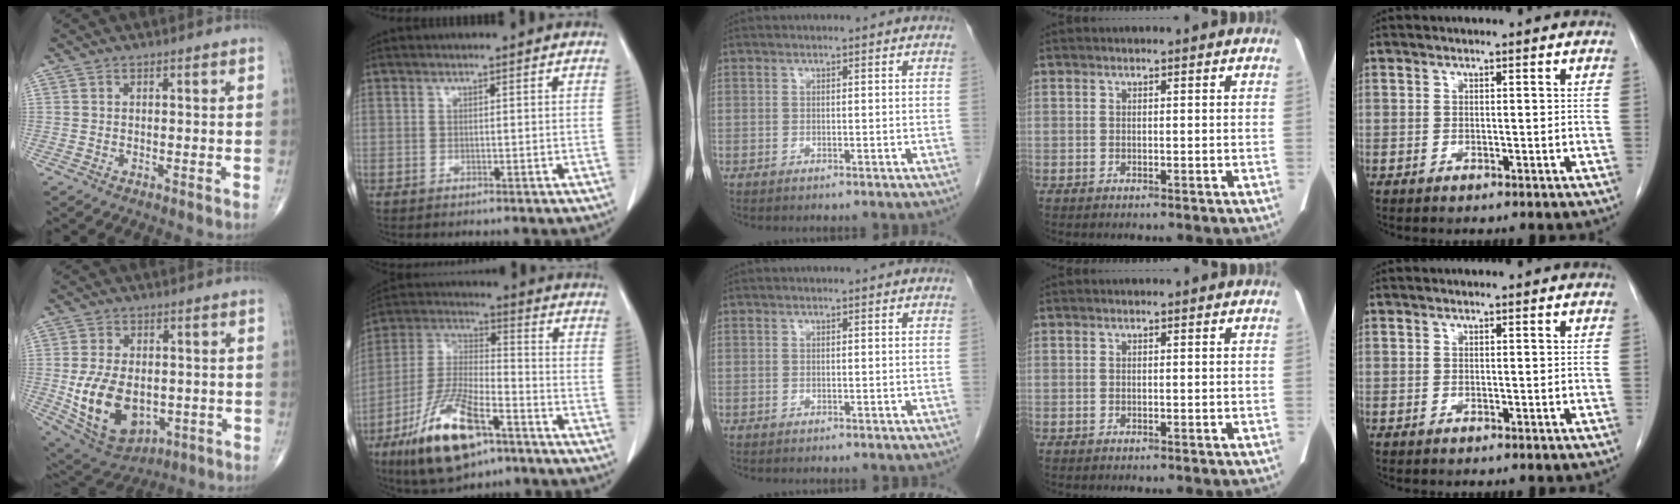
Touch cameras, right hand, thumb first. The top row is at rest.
{"thumb": {"total": 16.2, "force": [-2.3, 10.3, 12.3], "torque": [-0.208, -0.006, -0.013]}, "index": {"total": 16.7, "force": [-9.4, 5.5, 12.7], "torque": [-0.263, -0.013, -0.167]}}